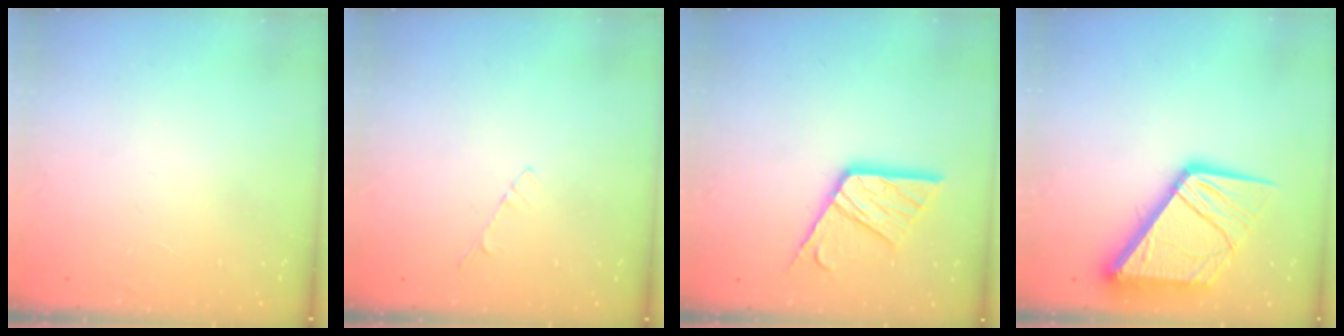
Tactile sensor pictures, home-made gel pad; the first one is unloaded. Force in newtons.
{"total": 3.4, "press": 3.4, "slide": 0.5}
{"total": 14.6, "press": 14.6, "slide": 1.4}
{"total": 16.4, "press": 16.3, "slide": 2.0}